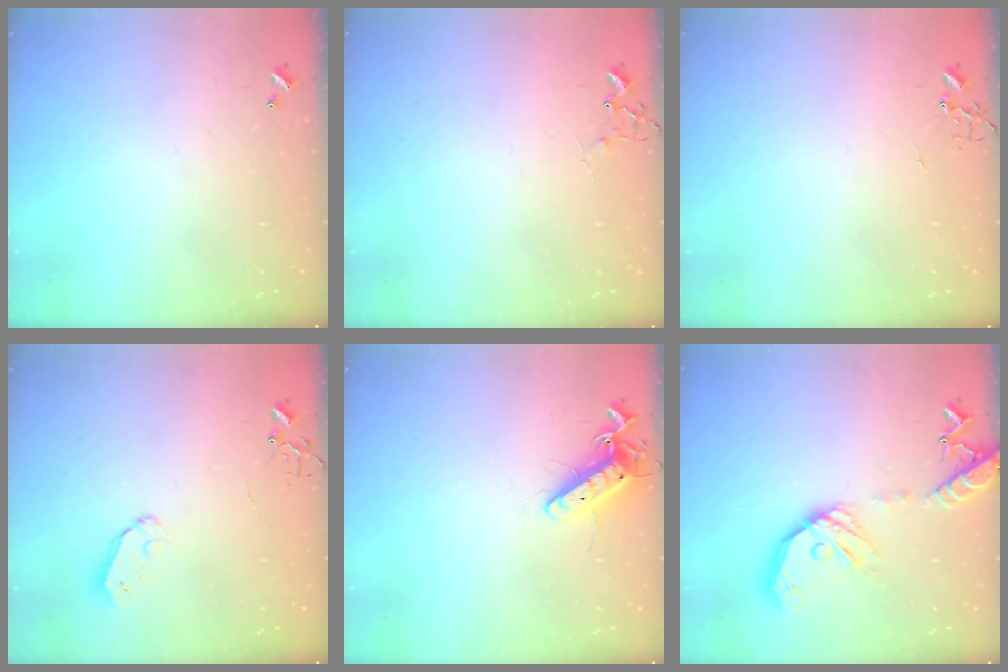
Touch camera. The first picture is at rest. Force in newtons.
{"total": 5.4, "press": 5.3, "slide": 0.8}
{"total": 0.0}
{"total": 5.2, "press": 5.1, "slide": 0.5}
{"total": 12.4, "press": 12.4, "slide": 0.9}
{"total": 17.9, "press": 17.7, "slide": 2.6}